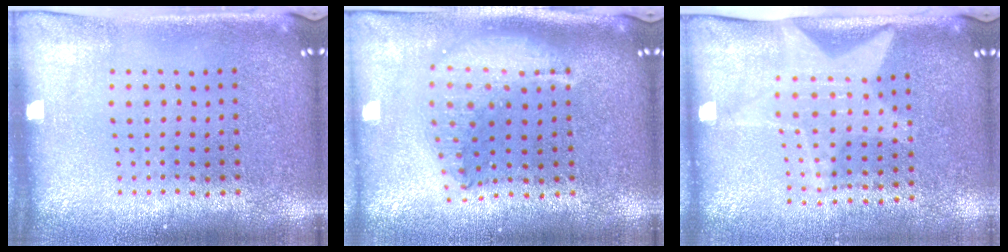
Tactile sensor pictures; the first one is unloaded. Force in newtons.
{"total": 1.9, "press": 1.6, "slide": 1.2}
{"total": 1.9, "press": 1.5, "slide": 1.1}